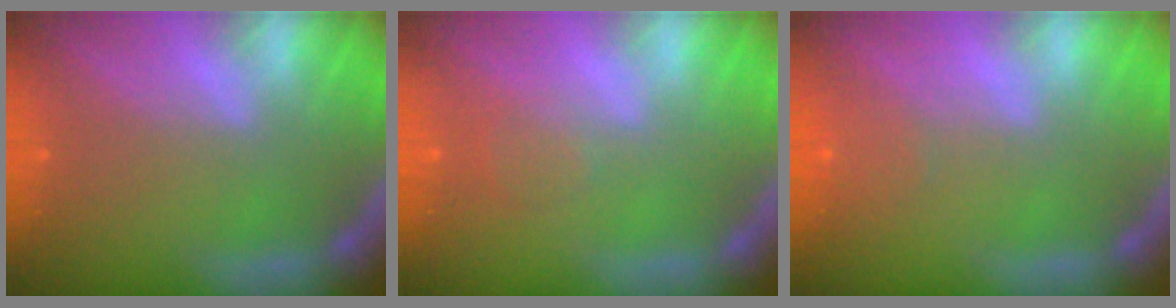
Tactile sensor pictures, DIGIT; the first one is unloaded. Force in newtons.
{"total": 1.5}
{"total": 1.4}